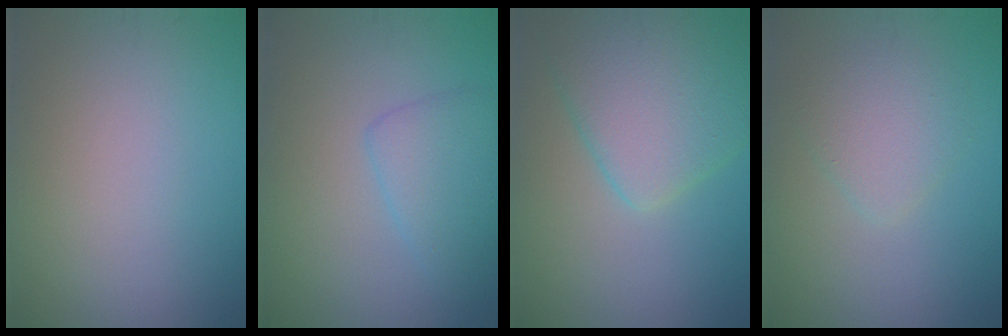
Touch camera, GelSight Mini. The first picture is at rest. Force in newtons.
{"total": 3.1, "press": 3.1, "slide": 0.1}
{"total": 6.8, "press": 6.8, "slide": 0.3}
{"total": 2.5, "press": 2.5, "slide": 0.2}